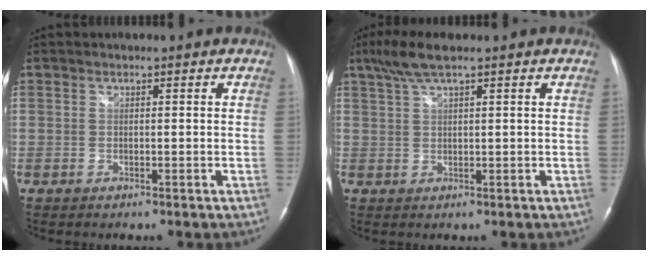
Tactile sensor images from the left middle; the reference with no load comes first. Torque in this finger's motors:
{"motor_torque": [0.45, -0.28, 0.02, 0.03]}